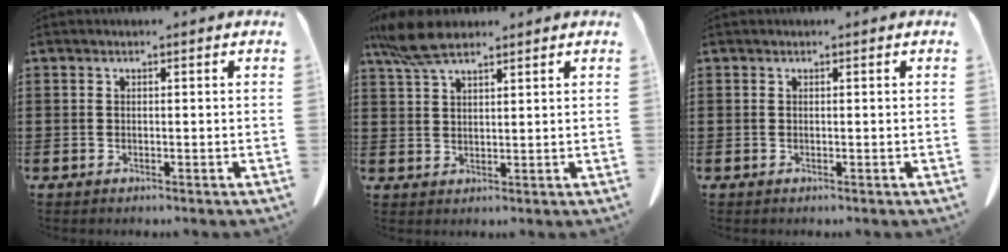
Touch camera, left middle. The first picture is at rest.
{"total": 6.9, "force": [5.1, 2.0, 4.1], "torque": [-0.100, -0.007, 0.095]}
{"total": 0.0}